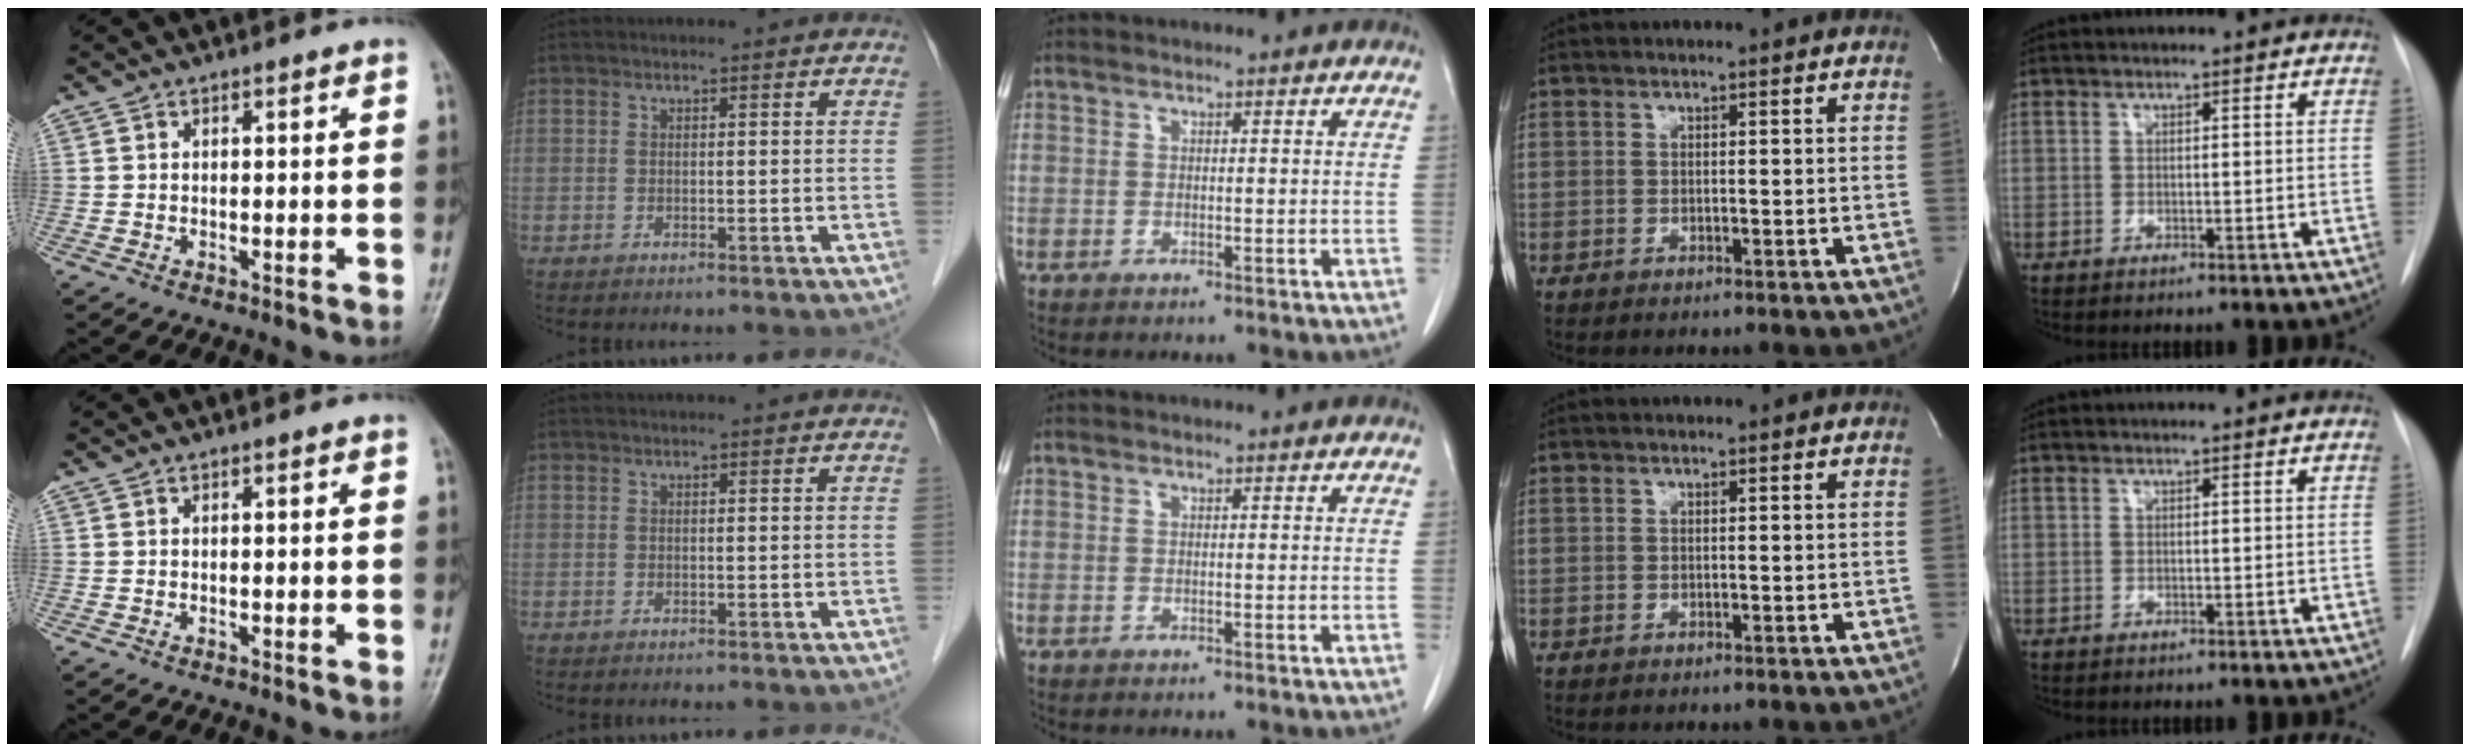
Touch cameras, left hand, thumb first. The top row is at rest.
{}